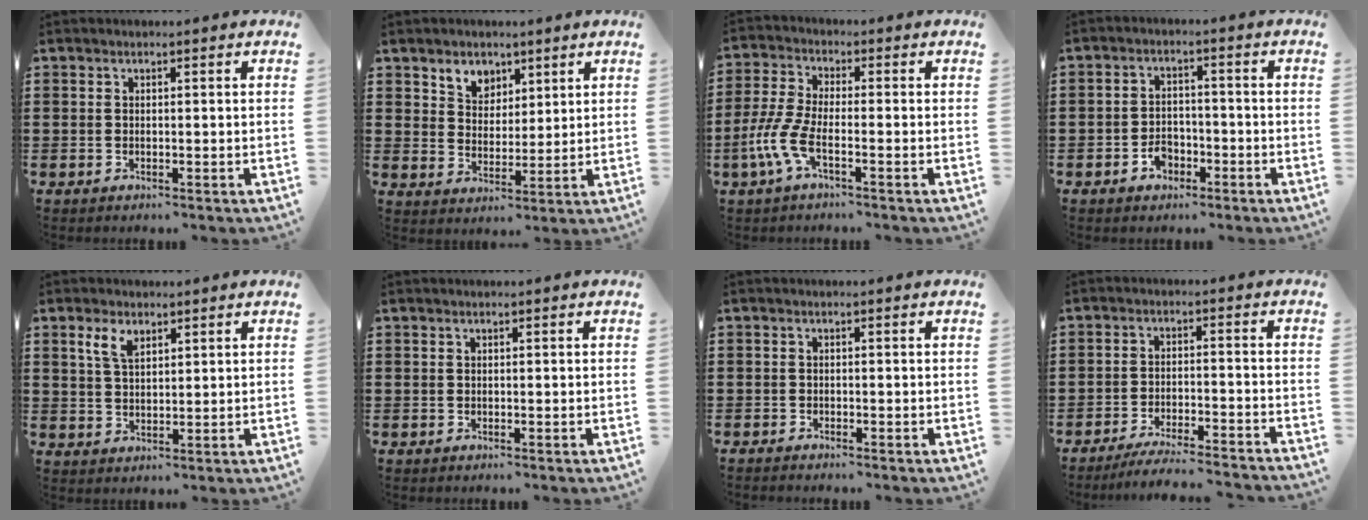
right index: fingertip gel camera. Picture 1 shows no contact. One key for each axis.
{"total": 4.6, "fx": 3.2, "fy": 3.3, "fz": 0.5, "tx": -0.031, "ty": 0.007, "tz": 0.059}
{"total": 6.0, "fx": -2.9, "fy": 1.8, "fz": 5.0, "tx": -0.142, "ty": -0.021, "tz": -0.064}
{"total": 3.4, "fx": -2.0, "fy": 2.3, "fz": 1.6, "tx": -0.032, "ty": 0.005, "tz": -0.039}
{"total": 3.7, "fx": 2.2, "fy": 1.7, "fz": 2.4, "tx": -0.054, "ty": 0.006, "tz": 0.040}
{"total": 0.0}
{"total": 0.8, "fx": -0.8, "fy": 0.1, "fz": 0.0, "tx": -0.001, "ty": 0.001, "tz": -0.016}
{"total": 4.7, "fx": -4.5, "fy": -0.2, "fz": 1.5, "tx": -0.033, "ty": -0.010, "tz": -0.089}